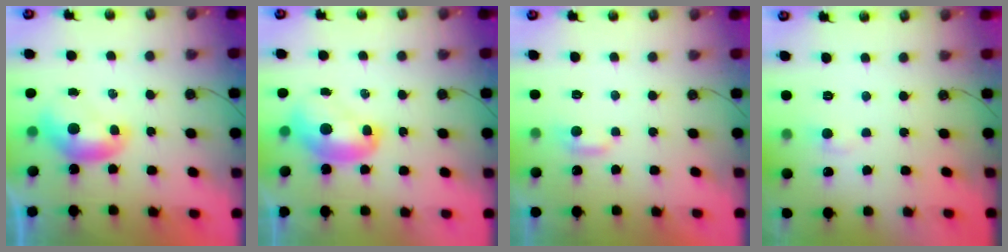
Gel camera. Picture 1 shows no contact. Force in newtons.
{"total": 2.4, "press": 2.4, "slide": 0.3}
{"total": 1.6, "press": 1.4, "slide": 0.7}
{"total": 0.9, "press": 0.5, "slide": 0.8}